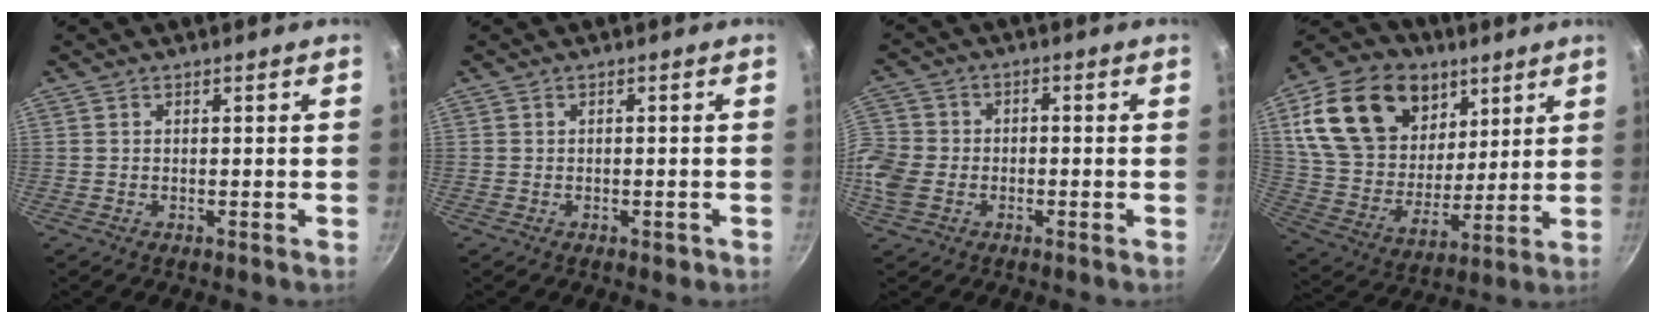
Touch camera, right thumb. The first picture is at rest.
{"total": 1.2, "force": [-0.6, 0.8, 0.7], "torque": [-0.010, 0.004, -0.004]}
{"total": 12.8, "force": [-3.1, 10.5, 6.7], "torque": [-0.167, 0.028, -0.071]}
{"total": 25.1, "force": [10.9, 17.5, 14.3], "torque": [-0.234, -0.035, 0.201]}